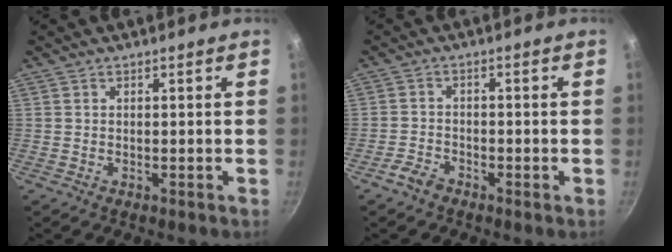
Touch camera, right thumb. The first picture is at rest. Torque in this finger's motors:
{"motor_torque": [0.17, -0.11, 0.41, -0.21, 0.08]}